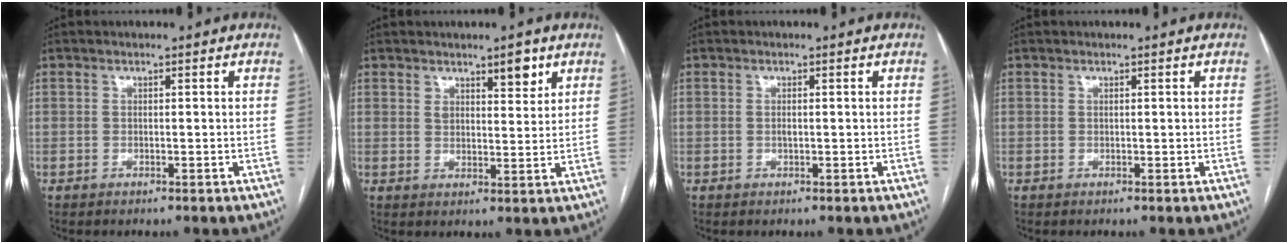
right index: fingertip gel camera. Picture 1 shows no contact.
{"total": 4.5, "force": [3.0, 1.6, 3.0], "torque": [-0.046, -0.003, 0.047]}
{"total": 0.7, "force": [-0.1, 0.3, 0.6], "torque": [-0.013, 0.000, -0.001]}
{"total": 0.0}